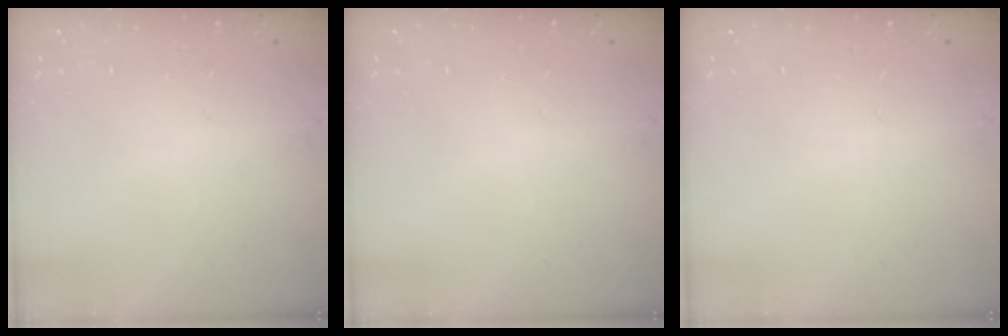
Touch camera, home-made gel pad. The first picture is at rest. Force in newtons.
{"total": 0.0}
{"total": 0.0}